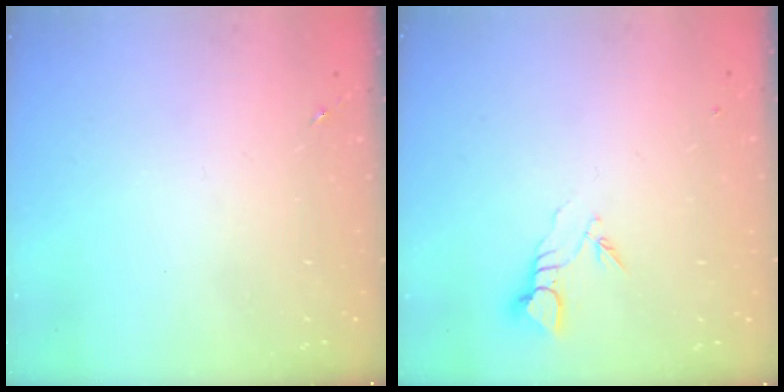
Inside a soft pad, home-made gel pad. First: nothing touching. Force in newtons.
{"total": 3.8, "press": 3.8, "slide": 0.3}